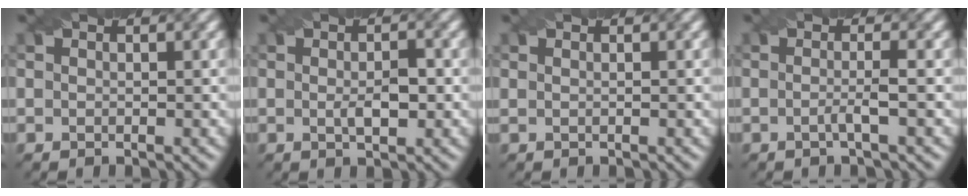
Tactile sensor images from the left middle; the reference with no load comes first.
{"total": 2.4, "force": [-0.2, 0.7, 2.3], "torque": [-0.042, -0.003, -0.003]}
{"total": 1.0, "force": [0.5, 0.5, 0.7], "torque": [-0.006, -0.006, -0.002]}
{"total": 1.9, "force": [-0.5, 0.3, 1.8], "torque": [-0.034, -0.004, -0.011]}